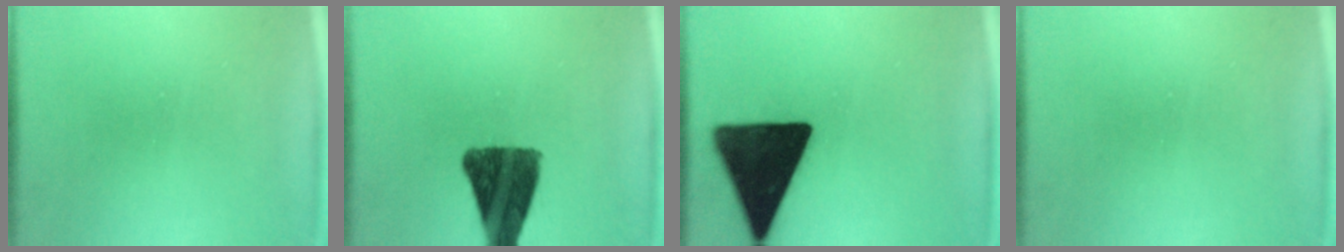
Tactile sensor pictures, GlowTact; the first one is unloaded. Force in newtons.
{"total": 12.3}
{"total": 17.5}
{"total": 0.0}